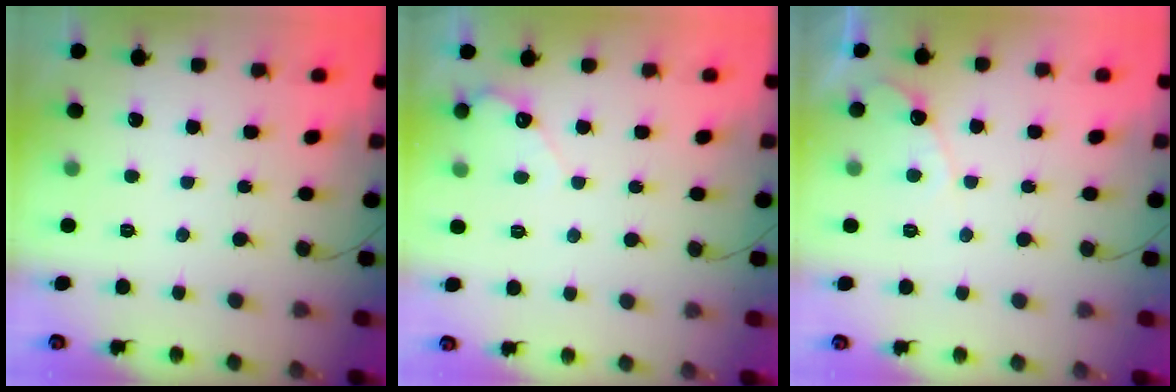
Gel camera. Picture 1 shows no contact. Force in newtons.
{"total": 3.1, "press": 3.0, "slide": 0.2}
{"total": 6.3, "press": 6.3, "slide": 0.3}